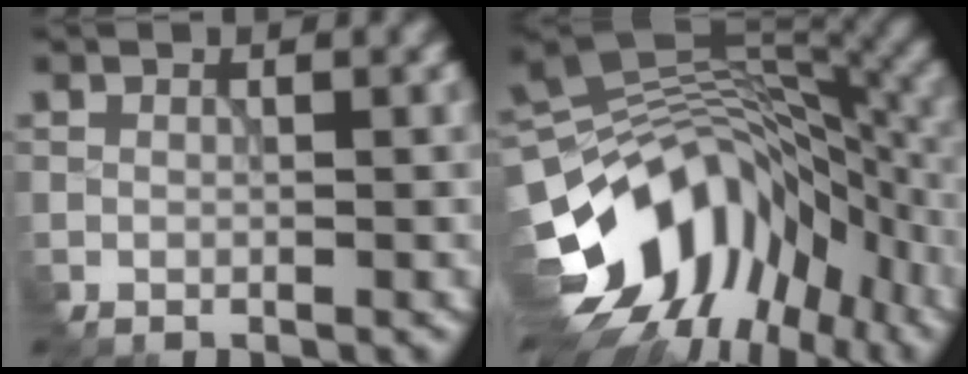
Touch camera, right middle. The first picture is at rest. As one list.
[{"total": 12.6, "force": [-4.4, 8.7, 7.9], "torque": [-0.155, 0.014, -0.073]}]